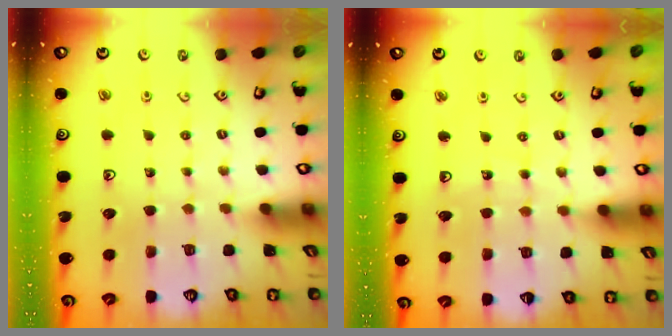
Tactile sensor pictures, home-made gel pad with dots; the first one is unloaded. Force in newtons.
{"total": 6.1, "press": 5.8, "slide": 1.8}